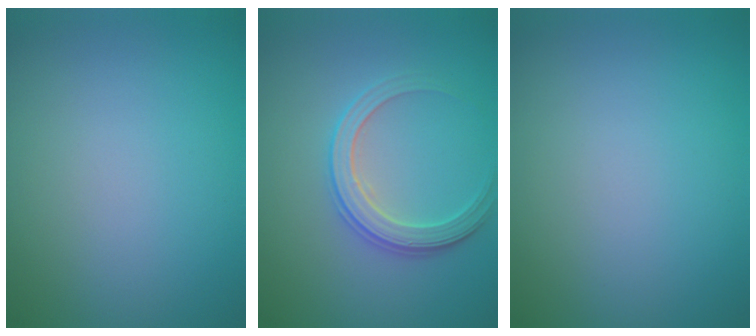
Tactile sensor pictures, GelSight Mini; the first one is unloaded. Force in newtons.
{"total": 3.0, "press": 2.9, "slide": 0.3}
{"total": 0.0}